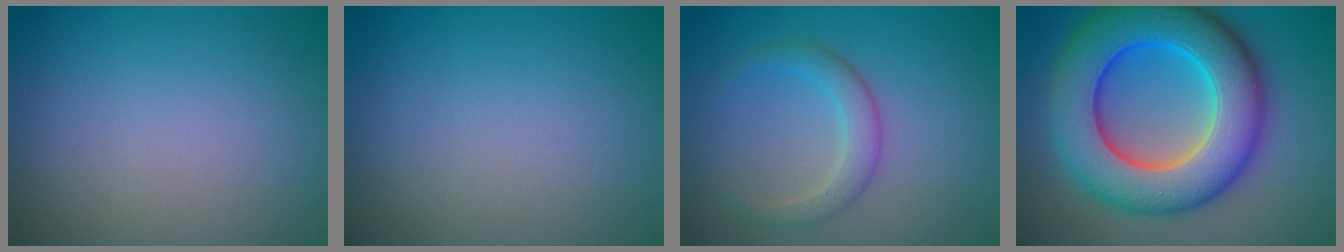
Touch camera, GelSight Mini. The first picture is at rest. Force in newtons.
{"total": 0.0}
{"total": 2.6, "press": 2.6, "slide": 0.1}
{"total": 13.3, "press": 13.3, "slide": 0.2}